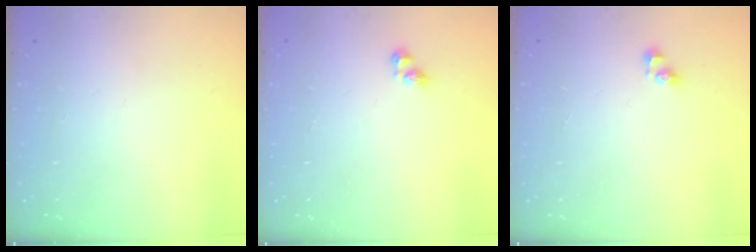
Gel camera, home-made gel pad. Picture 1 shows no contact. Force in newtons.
{"total": 2.8, "press": 2.8, "slide": 0.3}
{"total": 3.9, "press": 3.9, "slide": 0.6}